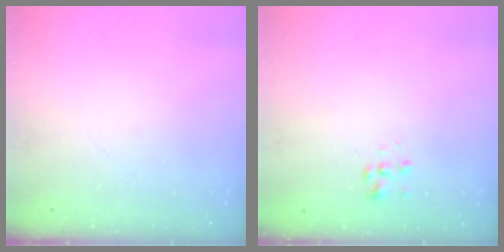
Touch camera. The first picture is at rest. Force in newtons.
{"total": 2.3, "press": 2.2, "slide": 0.7}